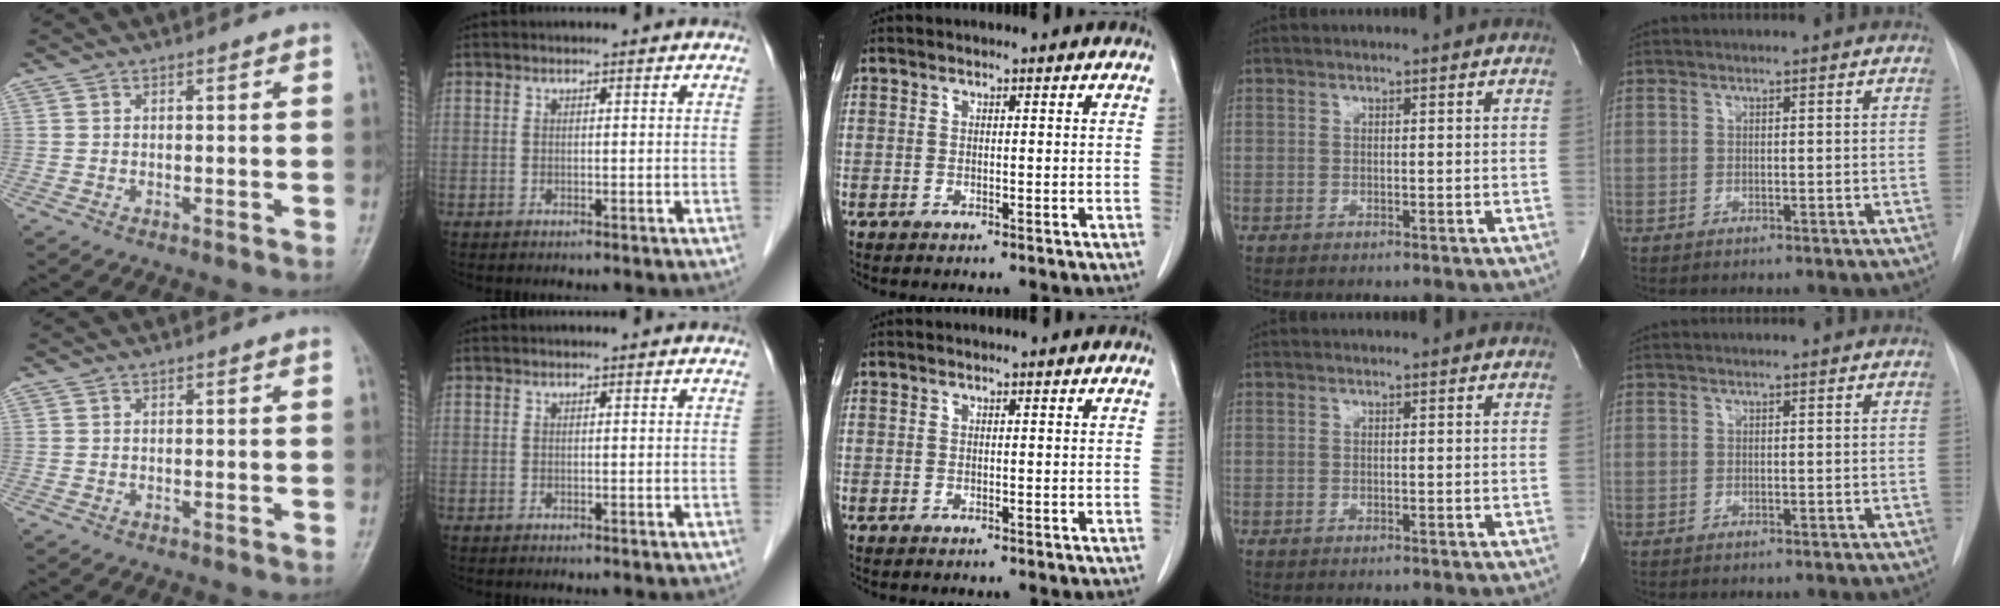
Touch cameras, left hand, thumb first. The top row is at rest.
{}